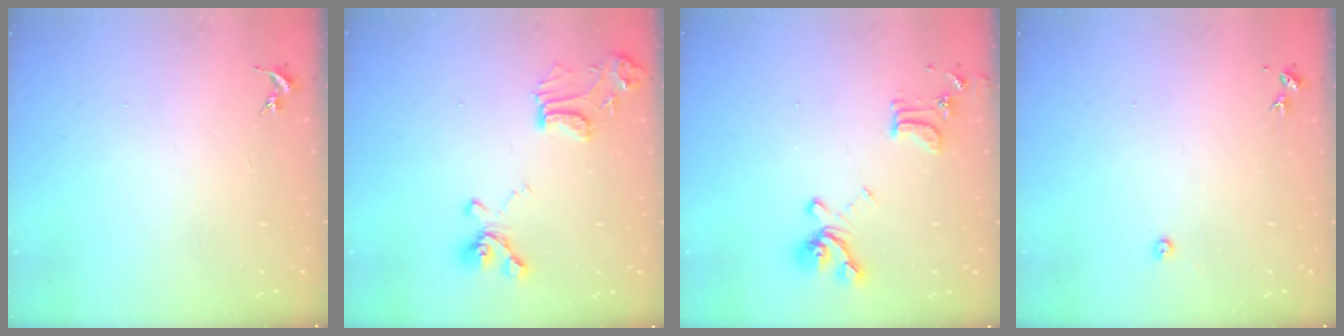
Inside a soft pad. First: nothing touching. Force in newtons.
{"total": 14.3, "press": 14.2, "slide": 1.7}
{"total": 15.5, "press": 15.4, "slide": 1.5}
{"total": 2.4, "press": 2.4, "slide": 0.3}